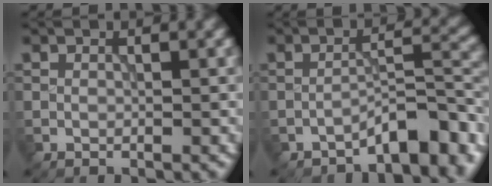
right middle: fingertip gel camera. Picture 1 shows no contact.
{"total": 5.5, "force": [-4.0, 1.5, 3.4], "torque": [-0.041, 0.013, -0.064]}